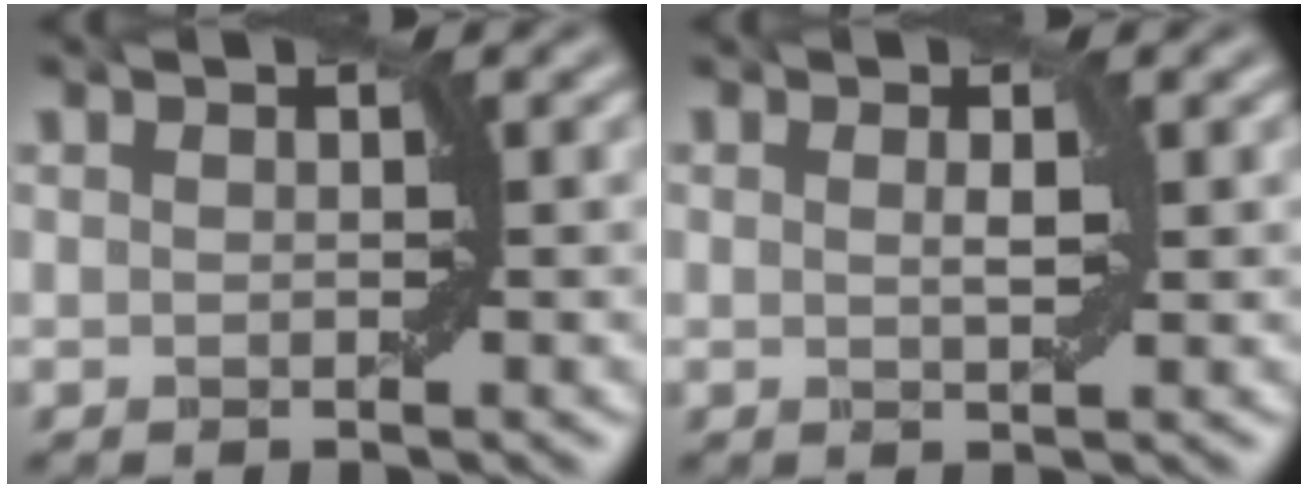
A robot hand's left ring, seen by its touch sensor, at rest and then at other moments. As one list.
[{"total": 0.9, "force": [0.2, 0.3, 0.8], "torque": [-0.008, 0.006, -0.002]}]